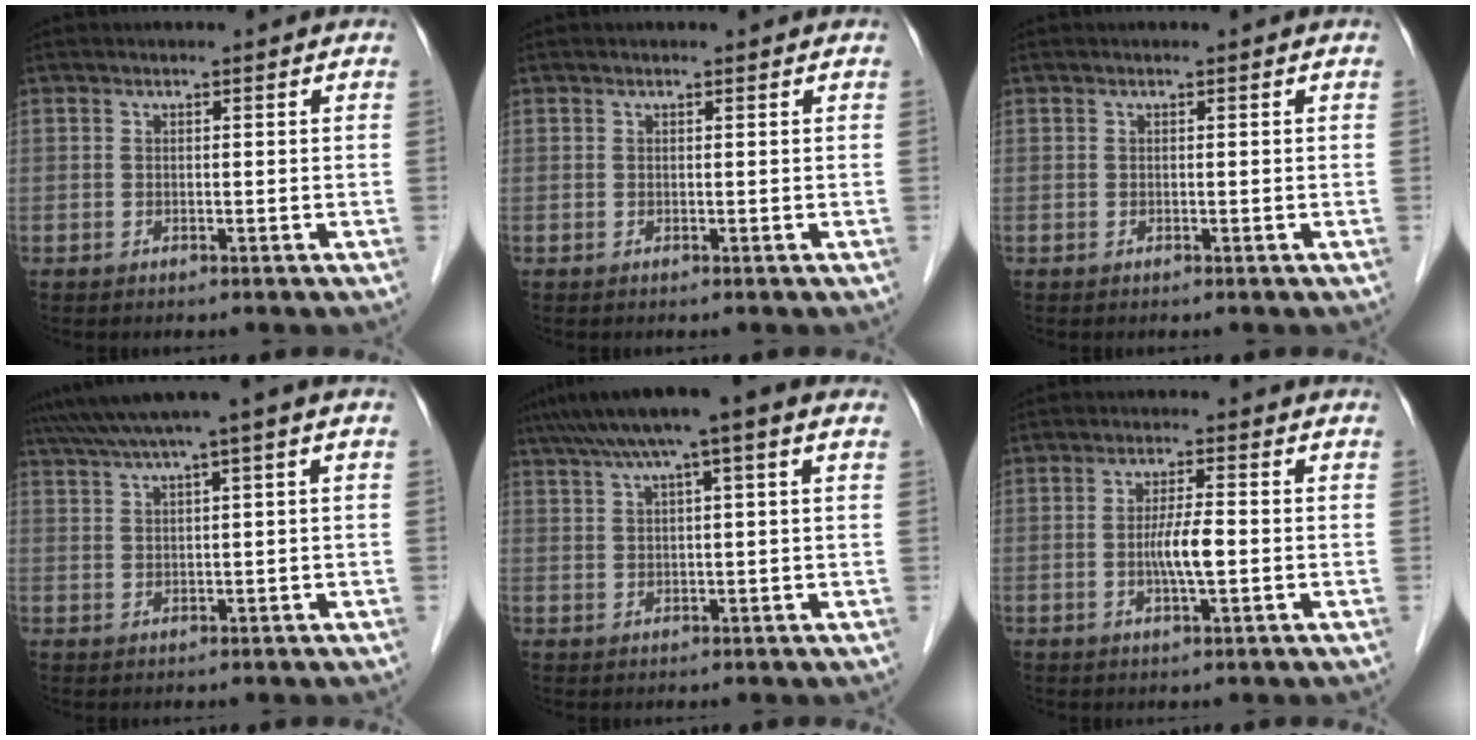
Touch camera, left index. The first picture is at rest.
{"total": 0.0}
{"total": 0.0}
{"total": 5.8, "force": [3.7, -1.0, 4.4], "torque": [-0.084, 0.031, 0.067]}
{"total": 9.6, "force": [5.7, 0.2, 7.7], "torque": [-0.125, 0.043, 0.087]}
{"total": 4.4, "force": [-0.6, 0.5, 4.3], "torque": [-0.086, -0.004, -0.013]}